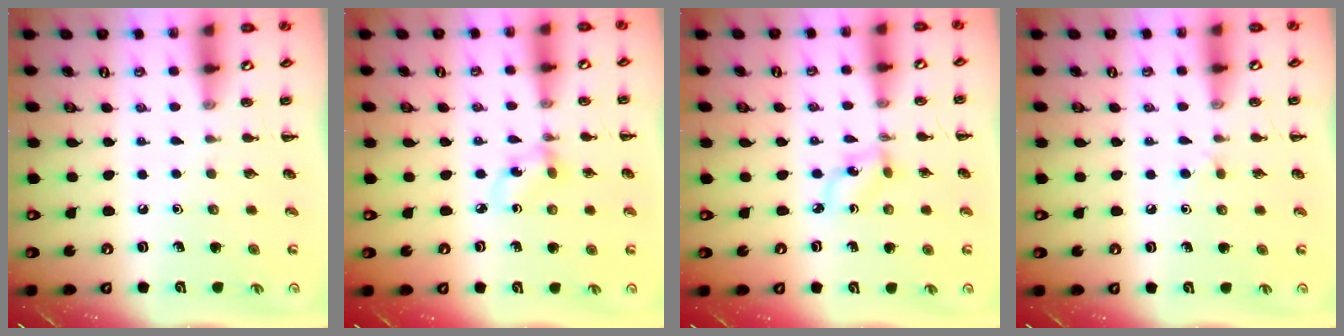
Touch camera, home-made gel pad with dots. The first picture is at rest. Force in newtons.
{"total": 2.9, "press": 2.9, "slide": 0.7}
{"total": 1.8, "press": 1.7, "slide": 0.5}
{"total": 2.4, "press": 2.3, "slide": 0.9}